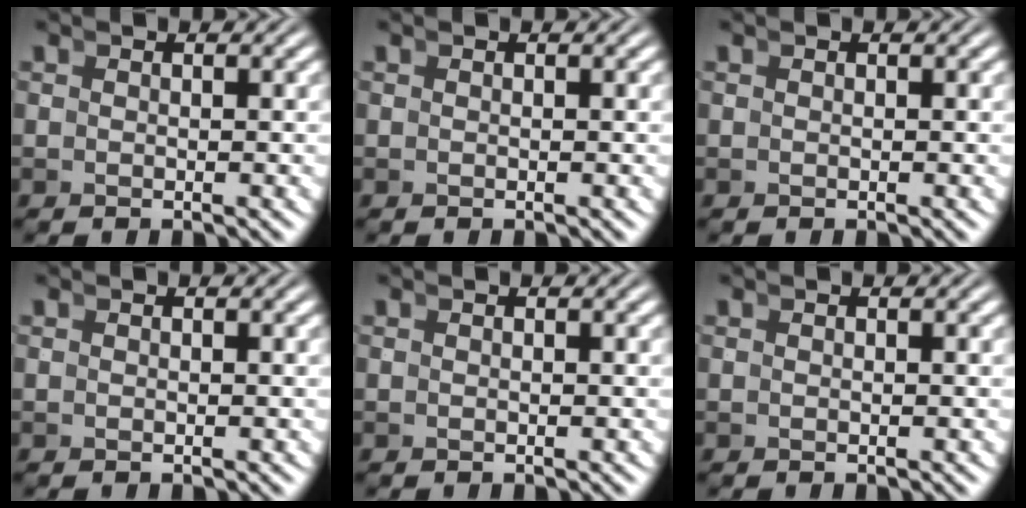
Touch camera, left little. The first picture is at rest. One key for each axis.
{"total": 0.0}
{"total": 0.0}
{"total": 0.0}
{"total": 0.0}
{"total": 0.0}